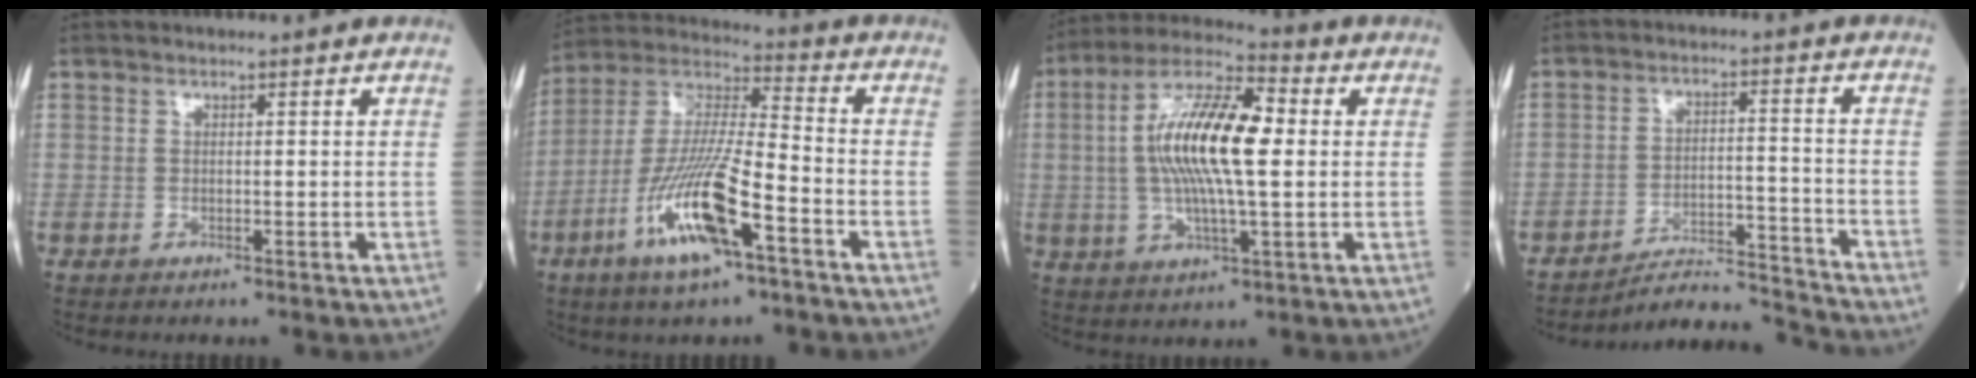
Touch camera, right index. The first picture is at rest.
{"total": 15.2, "force": [-6.8, 2.1, 13.4], "torque": [-0.275, -0.014, -0.128]}
{"total": 14.8, "force": [1.3, 3.5, 14.3], "torque": [-0.278, 0.021, 0.018]}
{"total": 7.4, "force": [-7.1, -1.6, -1.1], "torque": [0.013, 0.008, -0.116]}